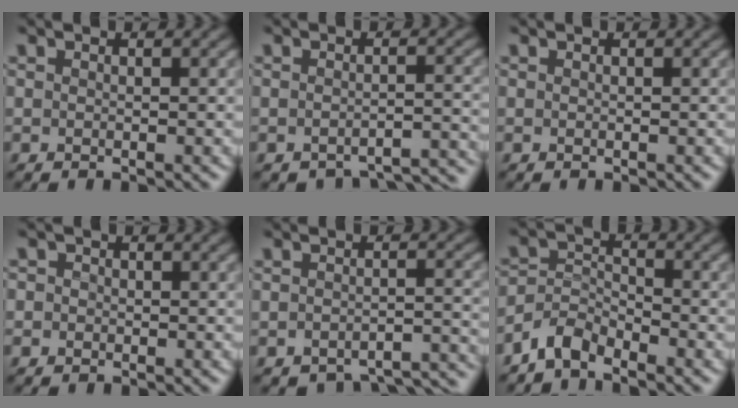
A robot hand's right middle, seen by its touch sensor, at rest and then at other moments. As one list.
[{"total": 4.2, "force": [-4.0, 1.0, 0.8], "torque": [-0.012, -0.002, -0.044]}, {"total": 0.0}, {"total": 1.5, "force": [0.1, 1.5, 0.3], "torque": [0.011, 0.011, -0.016]}, {"total": 5.7, "force": [-5.1, 2.1, 1.3], "torque": [-0.004, -0.003, -0.060]}, {"total": 3.2, "force": [-2.9, 1.2, 0.7], "torque": [-0.017, 0.009, -0.068]}]